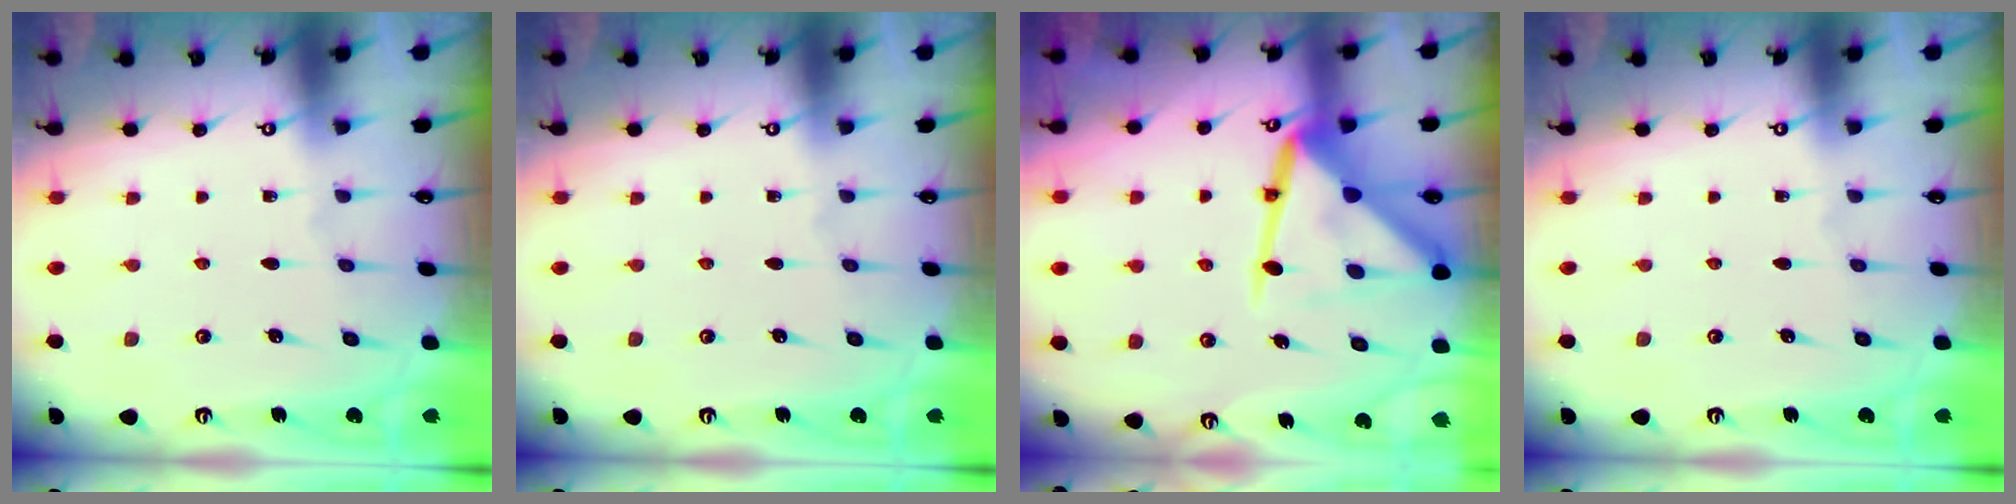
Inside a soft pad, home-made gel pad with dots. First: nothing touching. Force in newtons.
{"total": 0.0}
{"total": 15.3, "press": 15.2, "slide": 1.4}
{"total": 0.0}